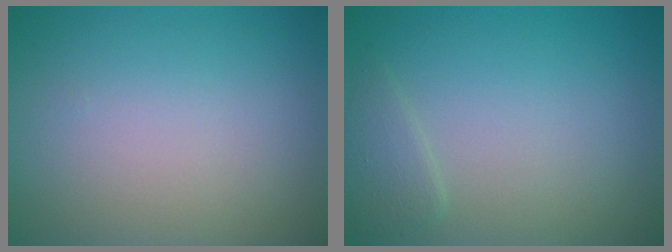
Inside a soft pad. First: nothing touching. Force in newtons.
{"total": 1.4, "press": 1.3, "slide": 0.1}